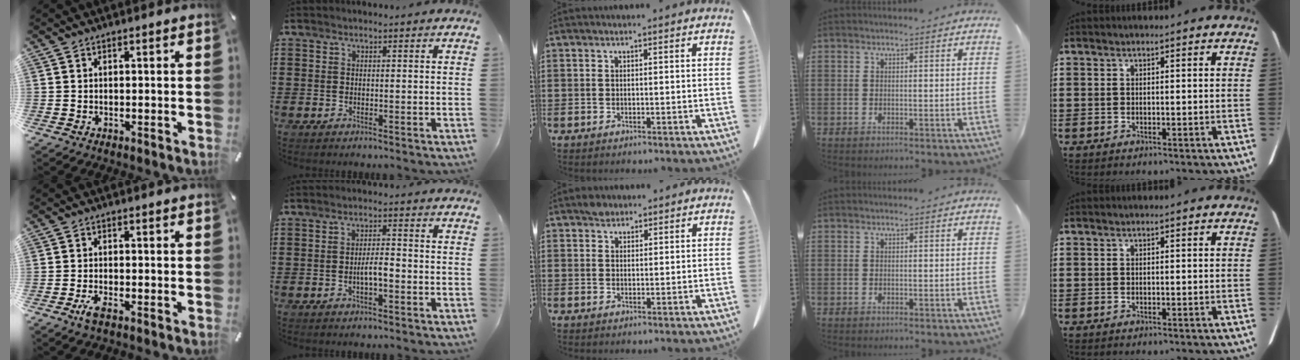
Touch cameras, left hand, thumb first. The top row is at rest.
{"thumb": {"total": 2.7, "force": [-1.6, 0.8, 2.1], "torque": [-0.047, 0.002, -0.032]}, "index": {"total": 3.3, "force": [-1.1, 0.9, 2.9], "torque": [-0.060, 0.004, -0.023]}, "middle": {"total": 1.9, "force": [1.6, 0.8, 0.3], "torque": [-0.002, -0.004, 0.032]}}